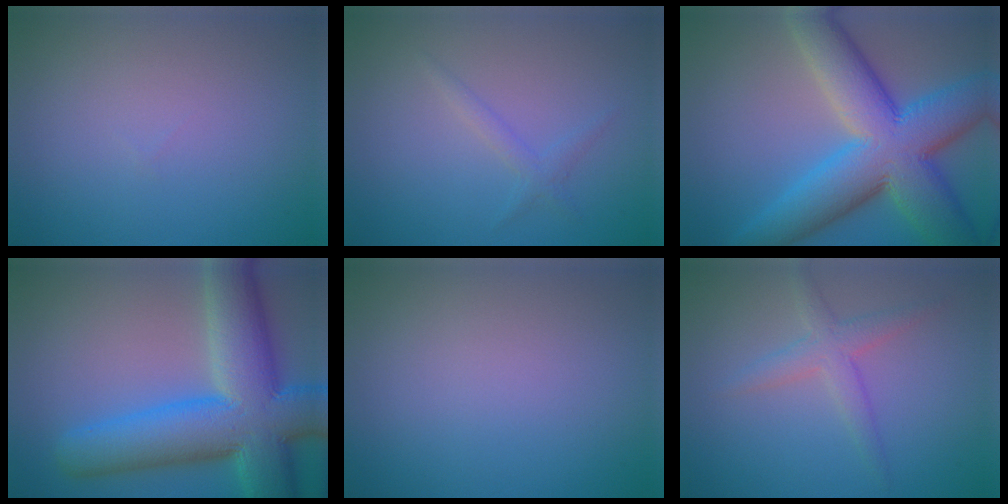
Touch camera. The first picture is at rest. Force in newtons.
{"total": 1.3, "press": 1.3, "slide": 0.0}
{"total": 12.7, "press": 12.7, "slide": 0.6}
{"total": 12.7, "press": 12.7, "slide": 0.5}
{"total": 0.0}
{"total": 2.6, "press": 2.6, "slide": 0.1}